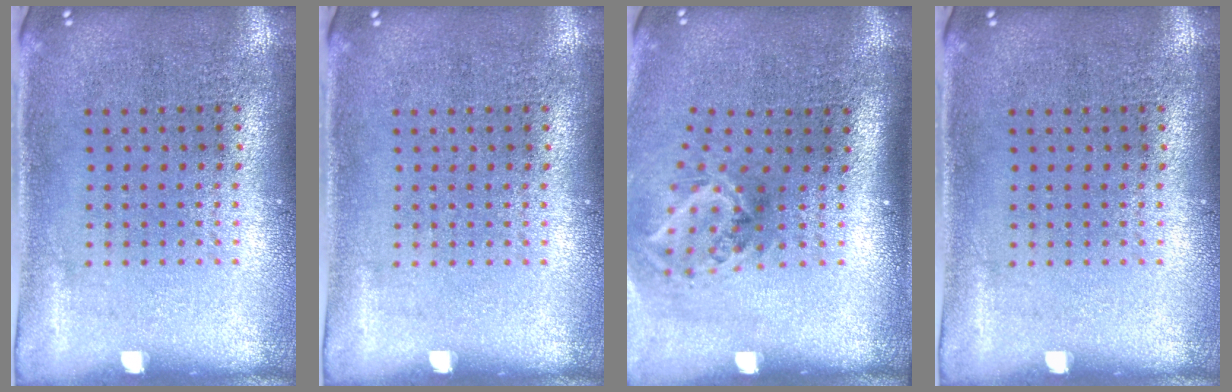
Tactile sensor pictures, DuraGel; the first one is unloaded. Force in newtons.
{"total": 0.0}
{"total": 2.0, "press": 1.3, "slide": 1.5}
{"total": 0.0}